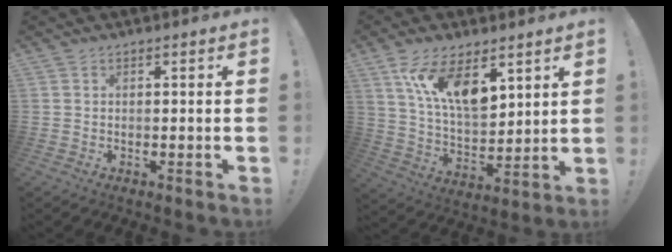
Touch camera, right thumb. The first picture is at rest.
{"total": 14.4, "force": [8.3, 6.6, 9.7], "torque": [-0.171, -0.042, 0.154]}